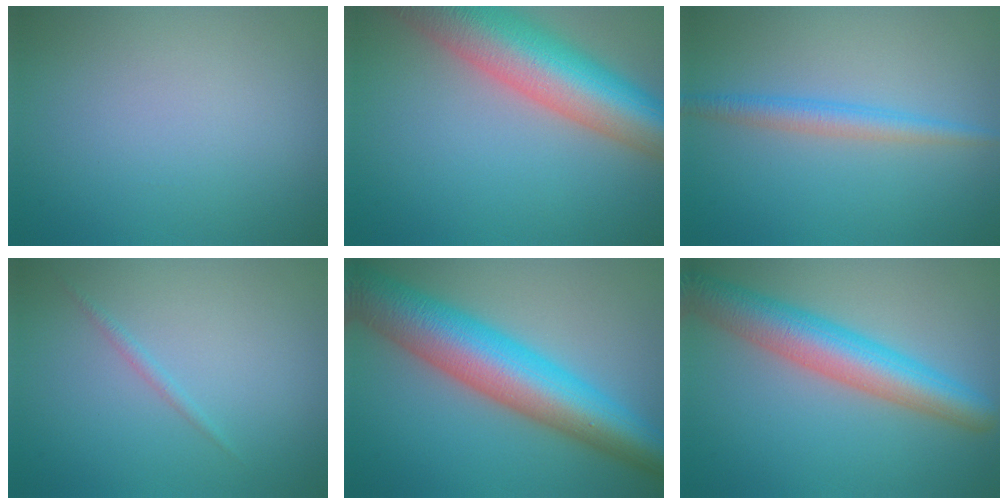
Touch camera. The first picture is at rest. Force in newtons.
{"total": 12.6, "press": 12.6, "slide": 0.5}
{"total": 2.5, "press": 2.5, "slide": 0.0}
{"total": 0.7, "press": 0.7, "slide": 0.1}
{"total": 11.2, "press": 11.2, "slide": 0.2}
{"total": 6.8, "press": 6.8, "slide": 0.4}